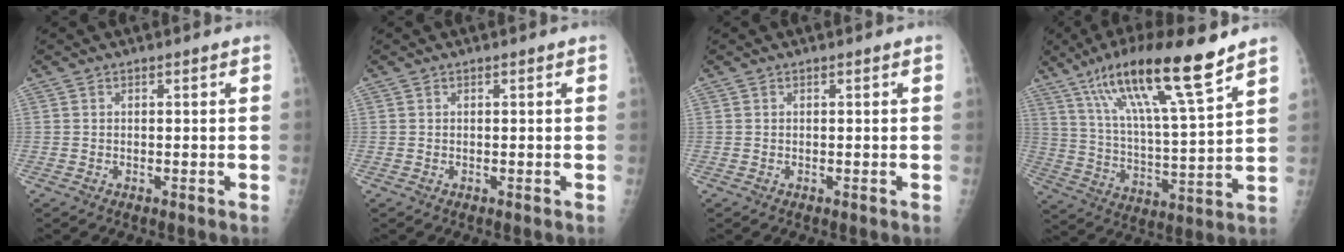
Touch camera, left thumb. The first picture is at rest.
{"total": 0.0}
{"total": 0.0}
{"total": 19.1, "force": [12.7, 2.1, 14.0], "torque": [-0.237, -0.052, 0.224]}